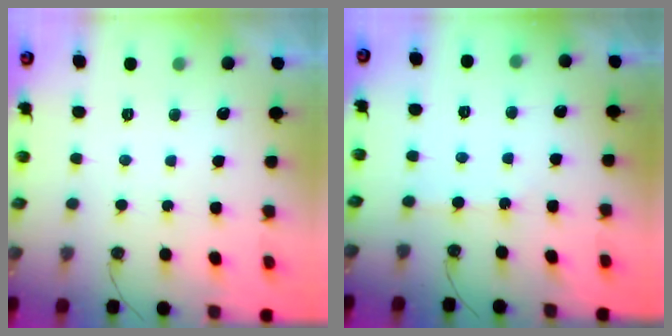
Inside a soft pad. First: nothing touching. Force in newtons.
{"total": 2.1, "press": 2.0, "slide": 0.4}